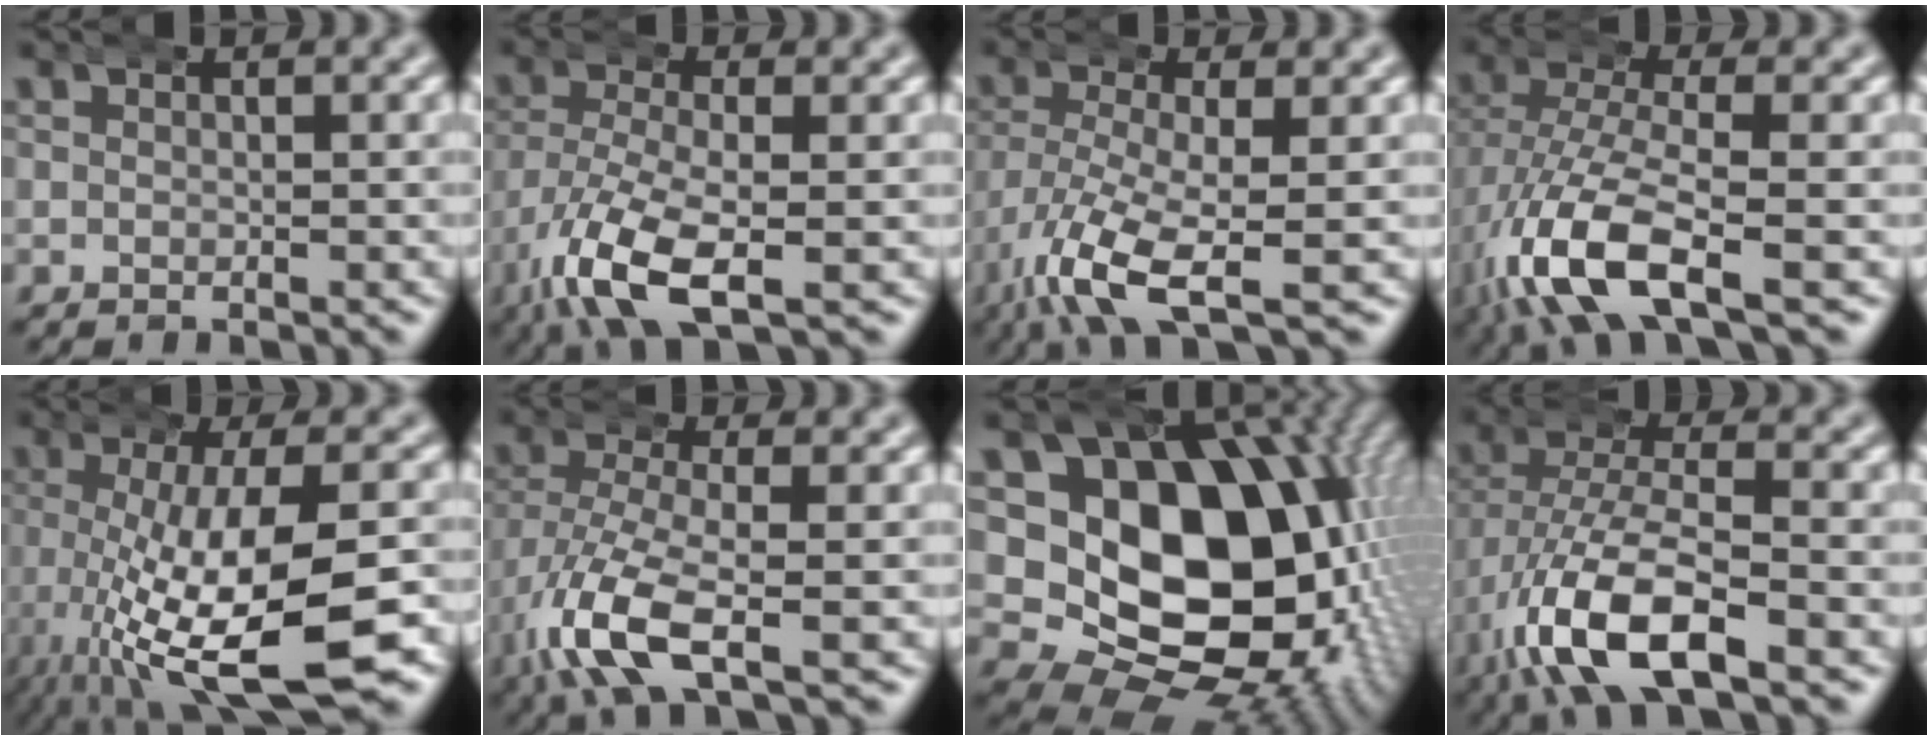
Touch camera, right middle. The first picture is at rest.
{"total": 7.1, "force": [-3.0, 3.0, 5.7], "torque": [-0.128, -0.027, -0.039]}
{"total": 6.8, "force": [-3.3, 2.4, 5.4], "torque": [-0.117, -0.033, -0.043]}
{"total": 7.6, "force": [-2.2, 3.1, 6.6], "torque": [-0.154, -0.028, -0.027]}
{"total": 10.8, "force": [-4.2, 3.2, 9.4], "torque": [-0.166, -0.032, -0.045]}
{"total": 6.4, "force": [-2.1, 2.8, 5.4], "torque": [-0.129, -0.026, -0.029]}
{"total": 26.3, "force": [-1.3, 19.5, 17.6], "torque": [-0.328, -0.082, -0.003]}
{"total": 8.2, "force": [-2.6, 3.7, 6.8], "torque": [-0.142, -0.022, -0.033]}